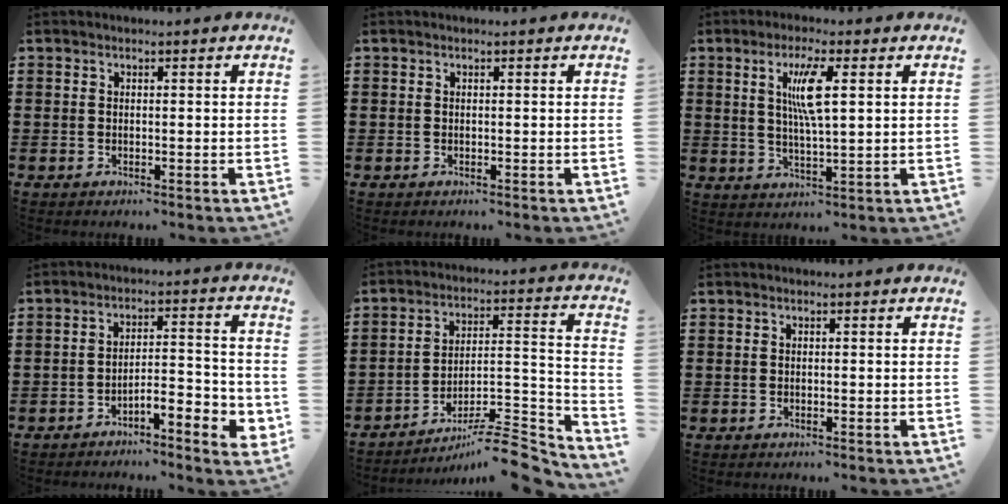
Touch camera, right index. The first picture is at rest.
{"total": 0.0}
{"total": 6.3, "force": [1.8, 1.1, 5.9], "torque": [-0.120, 0.003, 0.027]}
{"total": 4.5, "force": [-3.6, 0.7, 2.6], "torque": [-0.045, 0.002, -0.070]}
{"total": 9.2, "force": [-7.9, 1.2, 4.6], "torque": [-0.062, 0.014, -0.152]}
{"total": 0.0}